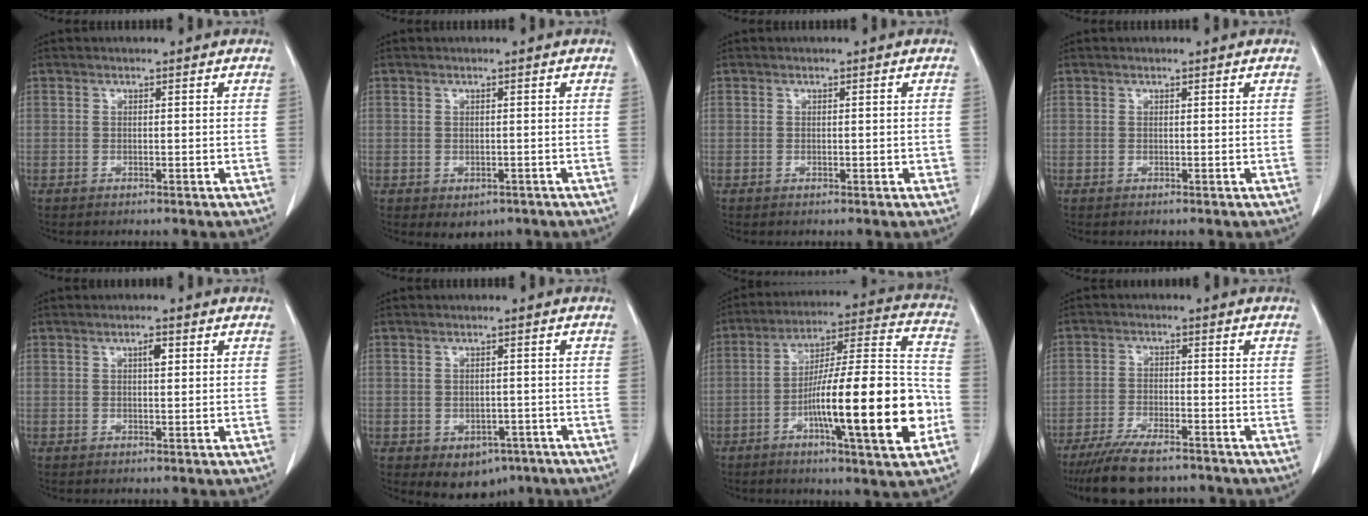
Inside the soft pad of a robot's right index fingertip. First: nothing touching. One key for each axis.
{"total": 2.4, "fx": -1.0, "fy": 1.9, "fz": 1.1, "tx": -0.009, "ty": 0.000, "tz": -0.002}
{"total": 1.1, "fx": -0.2, "fy": 0.6, "fz": 0.9, "tx": -0.014, "ty": 0.002, "tz": 0.000}
{"total": 0.0}
{"total": 1.7, "fx": 0.6, "fy": 0.5, "fz": 1.5, "tx": -0.025, "ty": 0.001, "tz": 0.009}
{"total": 5.5, "fx": -2.9, "fy": 4.0, "fz": 2.3, "tx": -0.019, "ty": 0.004, "tz": -0.027}
{"total": 21.5, "fx": -6.3, "fy": 1.9, "fz": 20.5, "tx": -0.305, "ty": 0.005, "tz": -0.096}
{"total": 9.8, "fx": -8.0, "fy": 2.3, "fz": 5.1, "tx": -0.086, "ty": -0.020, "tz": -0.128}